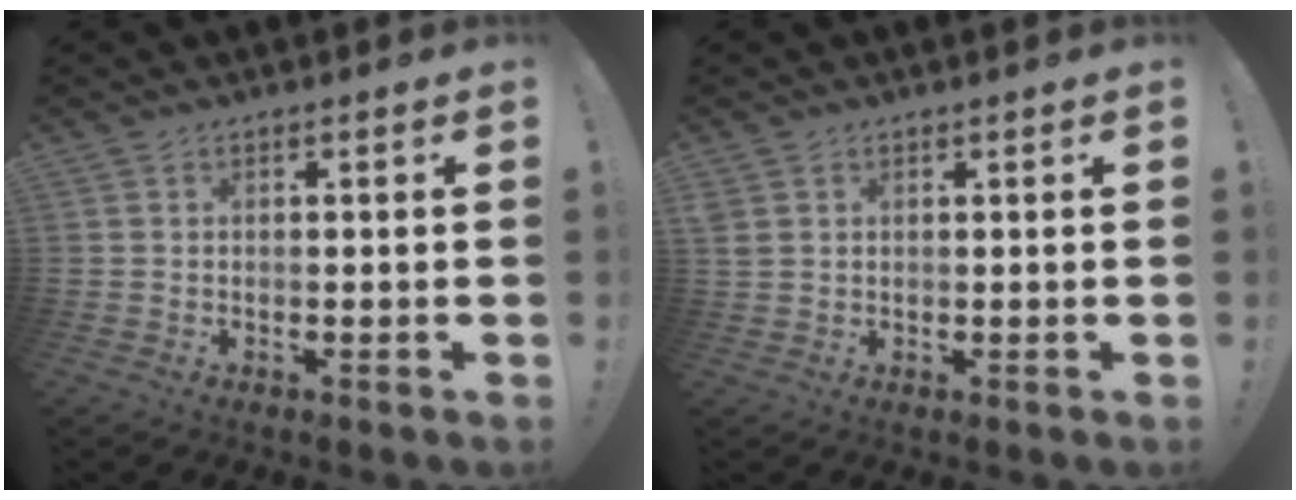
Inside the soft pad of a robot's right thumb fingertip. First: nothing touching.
{"total": 2.2, "force": [1.1, 1.7, 1.0], "torque": [-0.021, 0.004, 0.023]}